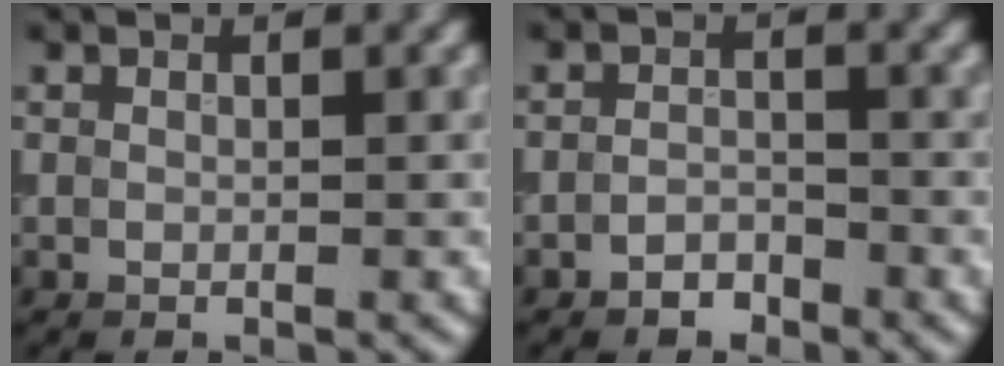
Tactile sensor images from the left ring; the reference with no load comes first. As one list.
[{"total": 1.5, "force": [-1.2, 0.8, 0.5], "torque": [-0.004, 0.005, -0.024]}]